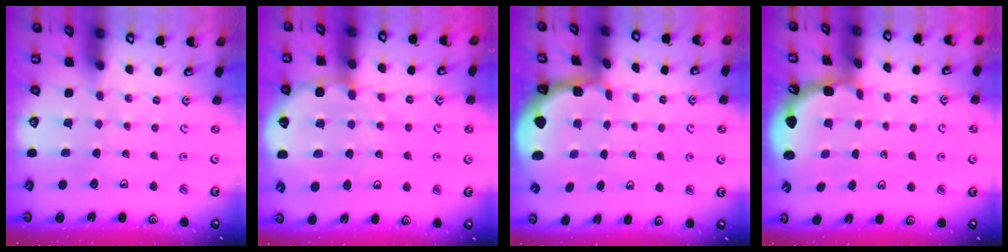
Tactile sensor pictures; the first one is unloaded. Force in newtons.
{"total": 8.5, "press": 8.2, "slide": 2.2}
{"total": 0.8, "press": 0.8, "slide": 0.2}
{"total": 1.9, "press": 1.9, "slide": 0.2}